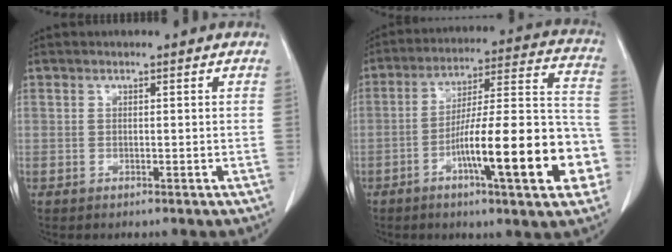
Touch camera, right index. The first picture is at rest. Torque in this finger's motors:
{"motor_torque": [1.87, -0.27, 0.64, 0.21]}